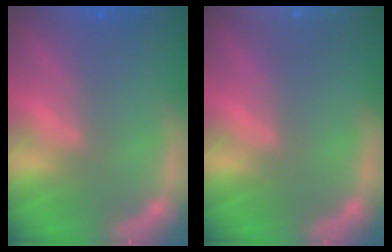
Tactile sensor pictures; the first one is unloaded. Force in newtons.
{"total": 4.0}